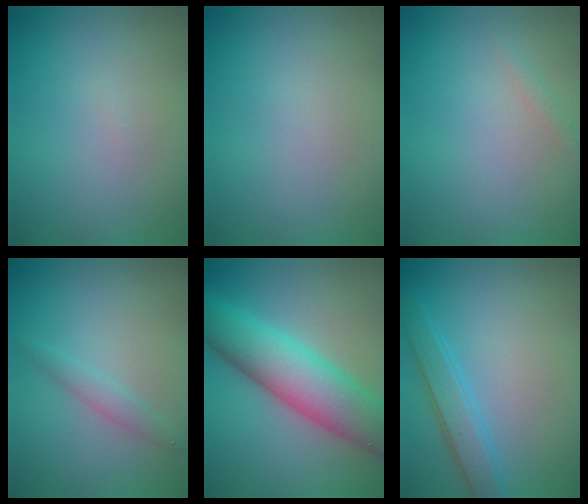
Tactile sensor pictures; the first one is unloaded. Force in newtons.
{"total": 0.0}
{"total": 0.7, "press": 0.7, "slide": 0.0}
{"total": 1.5, "press": 1.5, "slide": 0.0}
{"total": 9.4, "press": 9.4, "slide": 0.1}
{"total": 3.0, "press": 3.0, "slide": 0.0}